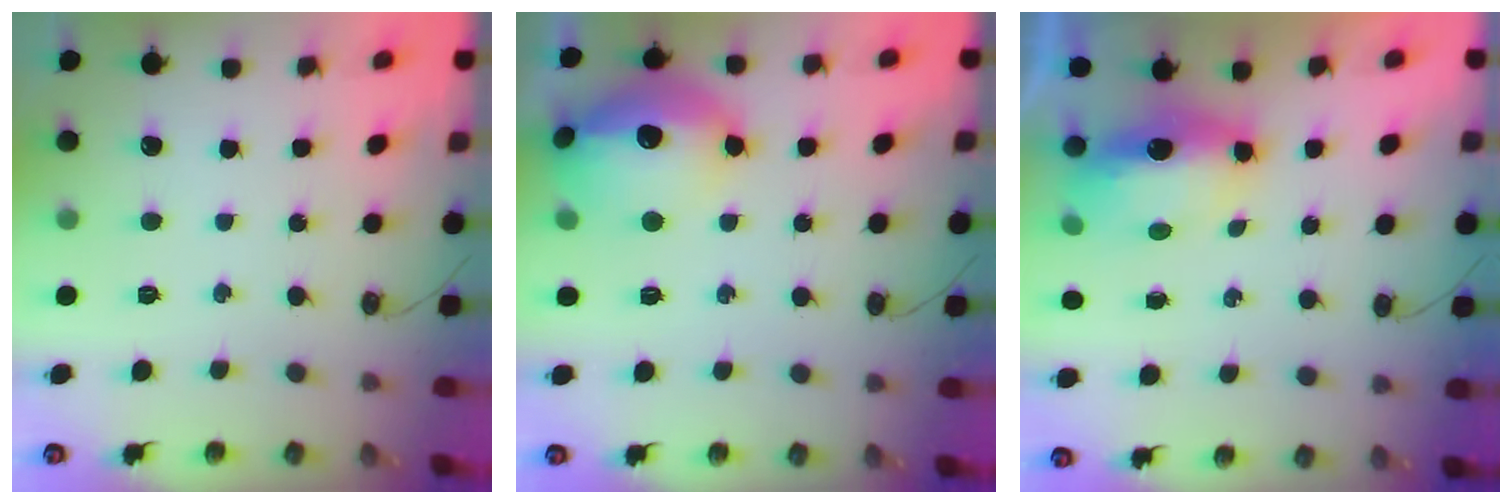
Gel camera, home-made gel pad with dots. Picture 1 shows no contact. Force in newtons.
{"total": 19.2, "press": 19.1, "slide": 1.5}
{"total": 8.2, "press": 8.1, "slide": 0.9}